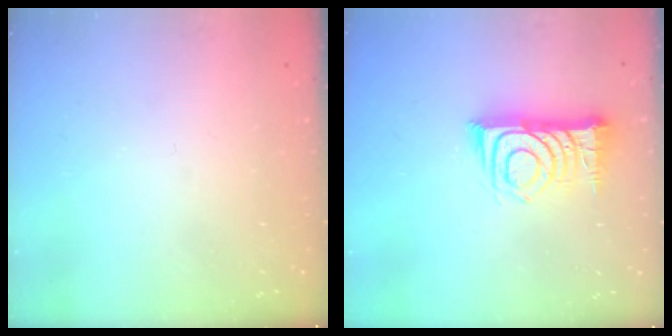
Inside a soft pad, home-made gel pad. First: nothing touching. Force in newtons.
{"total": 12.7, "press": 12.6, "slide": 0.9}